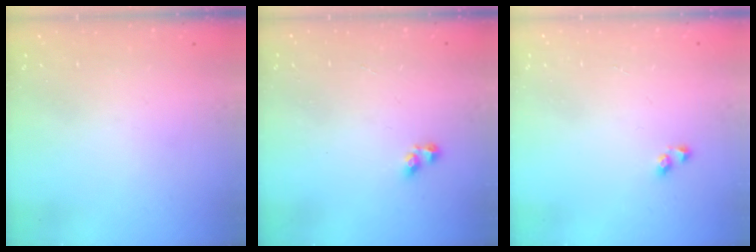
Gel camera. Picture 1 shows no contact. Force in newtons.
{"total": 2.5, "press": 2.5, "slide": 0.1}
{"total": 2.4, "press": 2.0, "slide": 1.3}